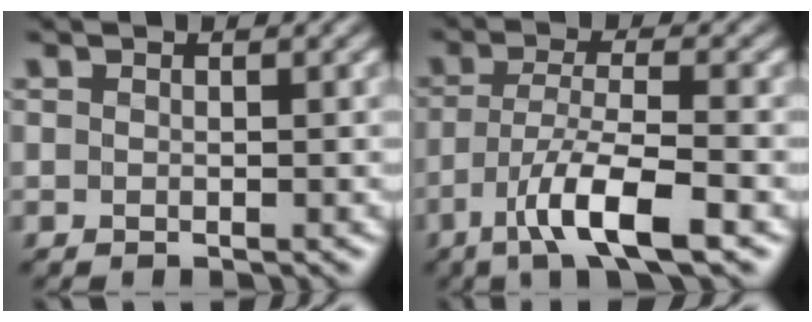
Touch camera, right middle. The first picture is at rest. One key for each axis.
{"total": 6.3, "fx": -3.6, "fy": 1.4, "fz": 5.0, "tx": -0.090, "ty": 0.002, "tz": -0.068}